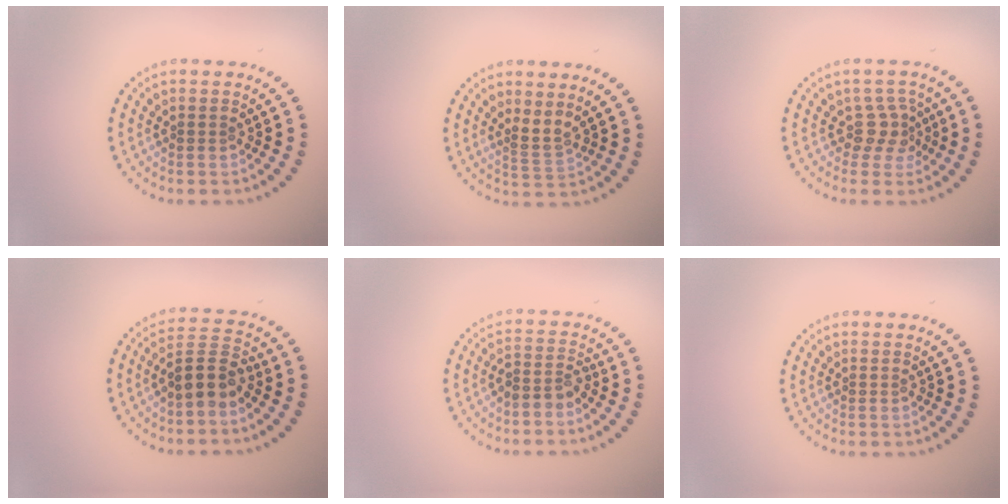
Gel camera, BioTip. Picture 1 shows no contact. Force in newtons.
{"total": 1.8, "press": 1.1, "slide": 1.4}
{"total": 2.4, "press": 1.7, "slide": 1.7}
{"total": 3.5, "press": 3.1, "slide": 1.5}
{"total": 2.2, "press": 1.8, "slide": 1.3}
{"total": 0.0}